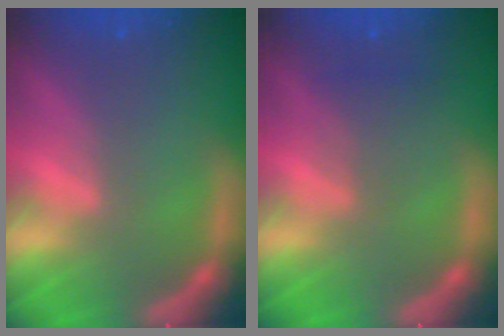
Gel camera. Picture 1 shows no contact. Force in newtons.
{"total": 2.0}